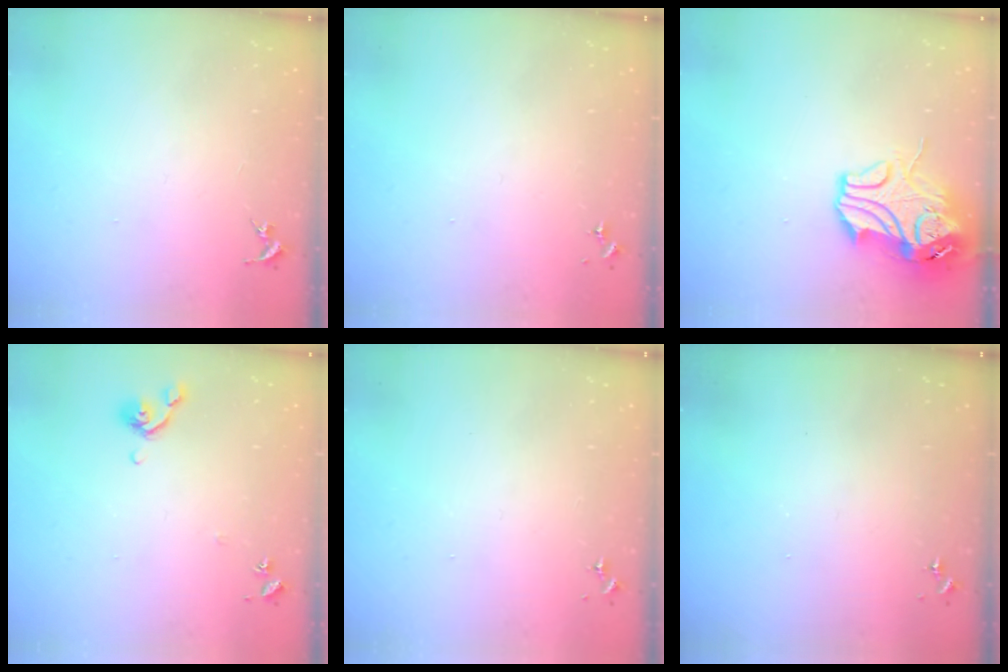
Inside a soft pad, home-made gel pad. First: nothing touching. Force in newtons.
{"total": 0.0}
{"total": 13.7, "press": 13.5, "slide": 2.1}
{"total": 7.0, "press": 6.8, "slide": 1.4}
{"total": 0.0}
{"total": 0.0}